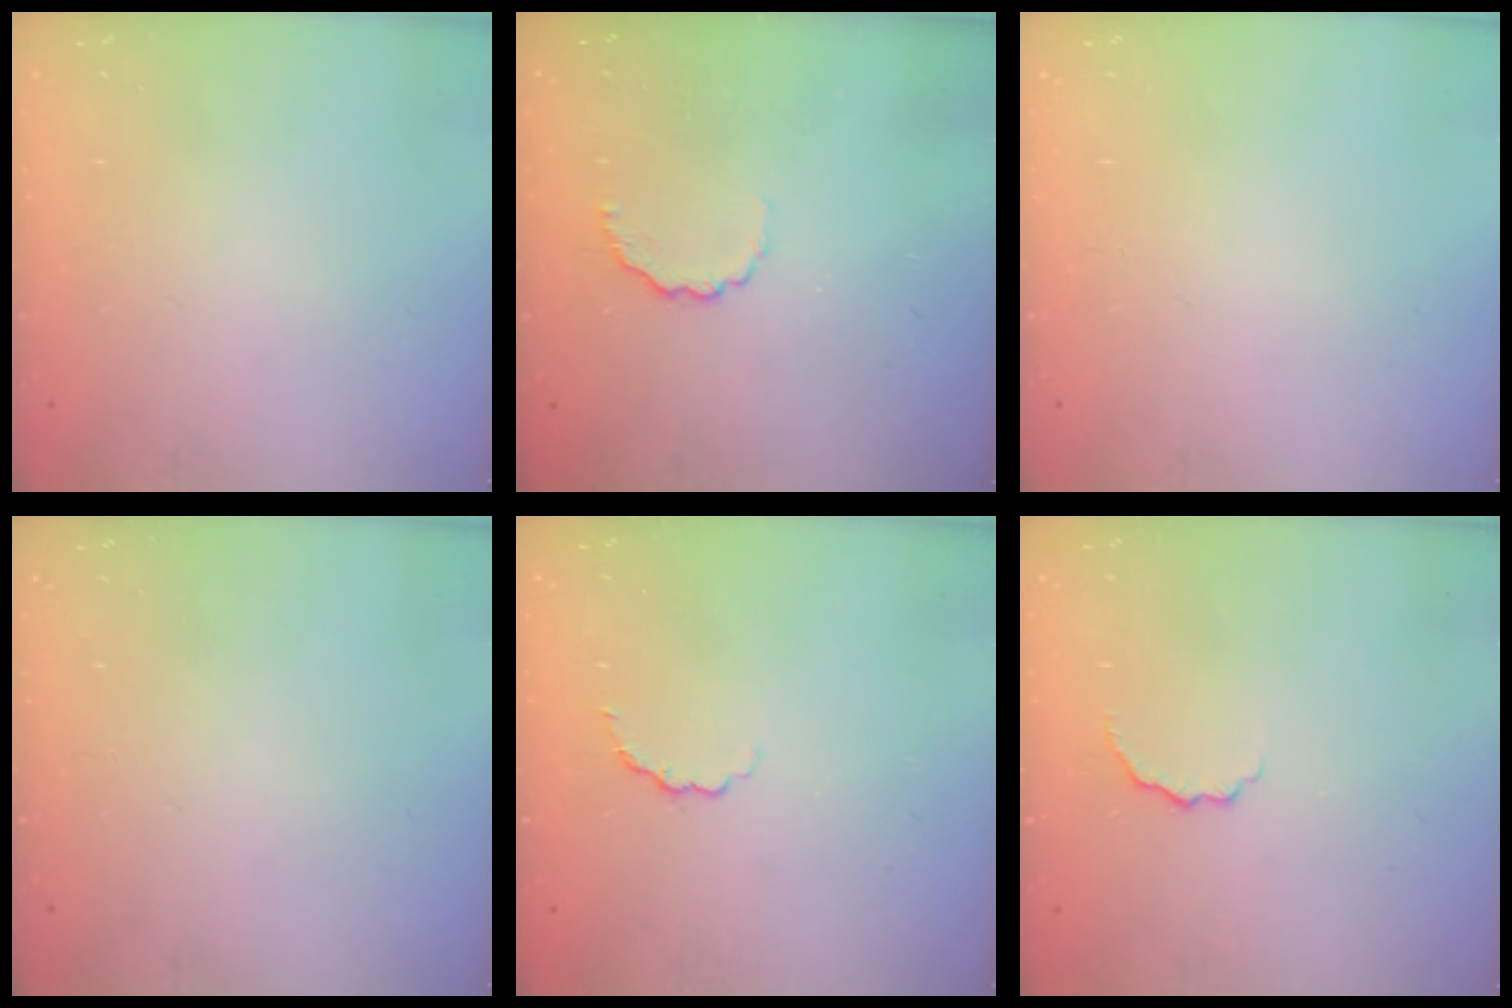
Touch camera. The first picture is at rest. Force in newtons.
{"total": 4.7, "press": 4.4, "slide": 1.4}
{"total": 0.0}
{"total": 0.0}
{"total": 3.0, "press": 2.9, "slide": 1.0}
{"total": 4.9, "press": 4.8, "slide": 1.3}